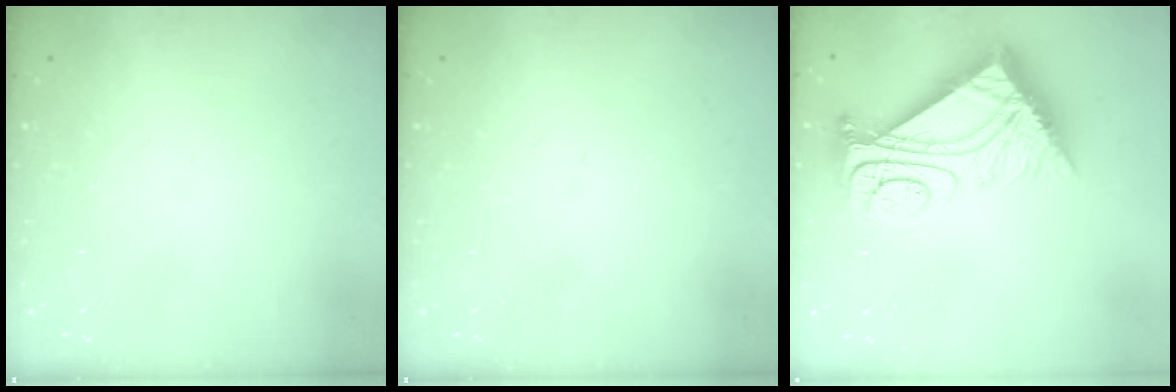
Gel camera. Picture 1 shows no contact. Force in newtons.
{"total": 0.0}
{"total": 16.2, "press": 16.1, "slide": 1.5}